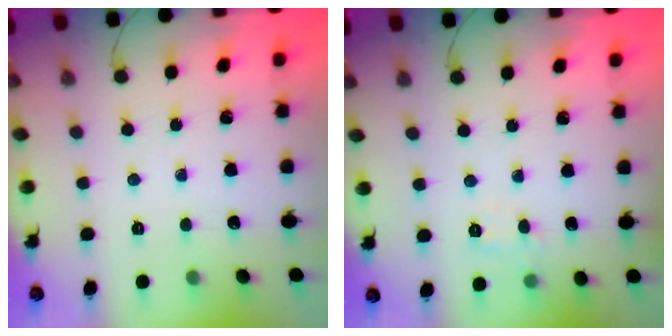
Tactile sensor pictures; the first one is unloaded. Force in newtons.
{"total": 5.8, "press": 5.6, "slide": 1.3}